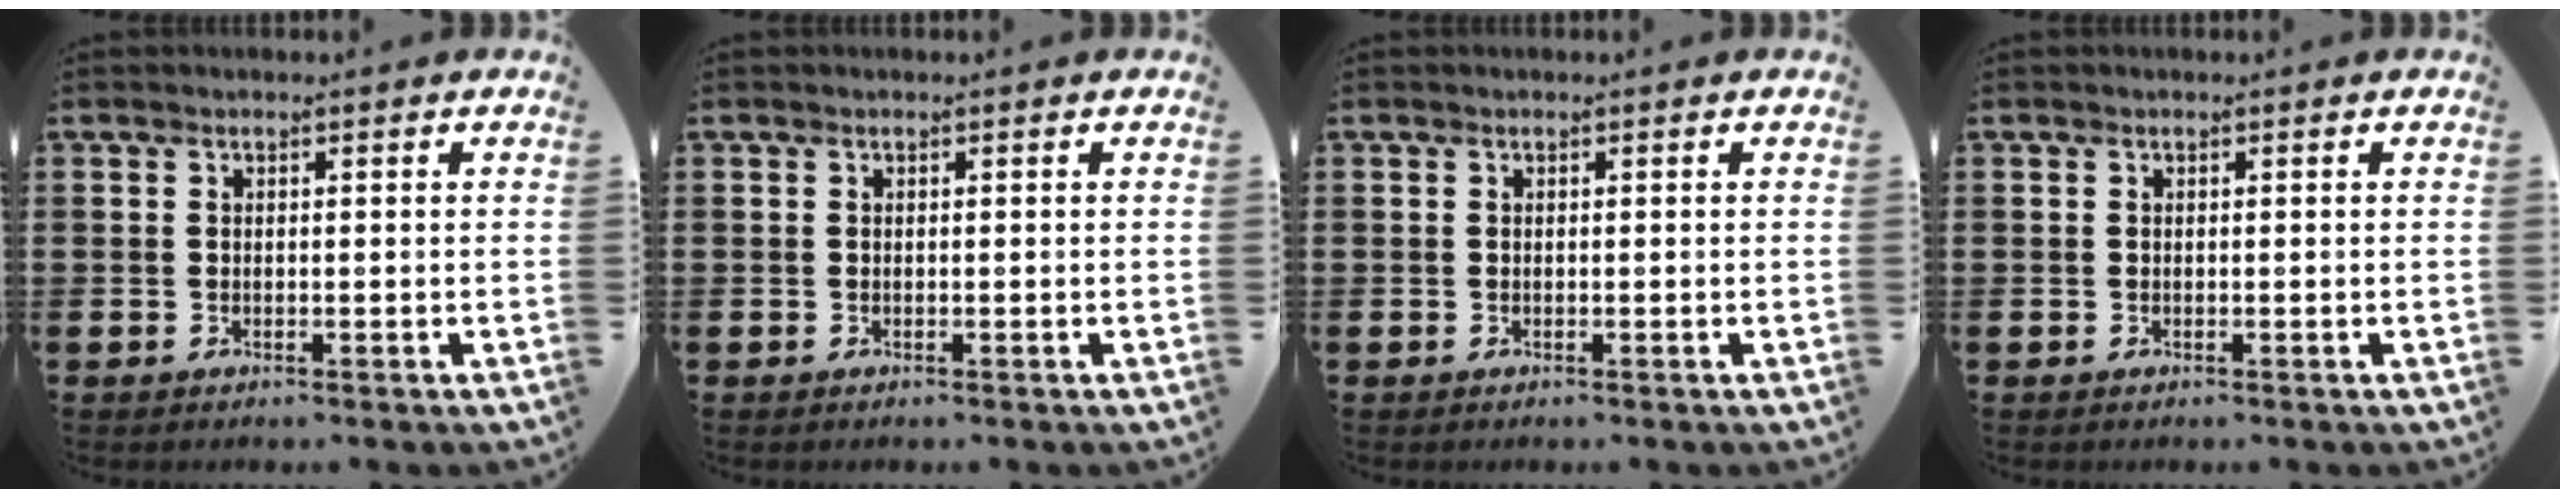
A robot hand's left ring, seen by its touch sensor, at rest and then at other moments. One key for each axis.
{"total": 0.0}
{"total": 0.0}
{"total": 0.0}